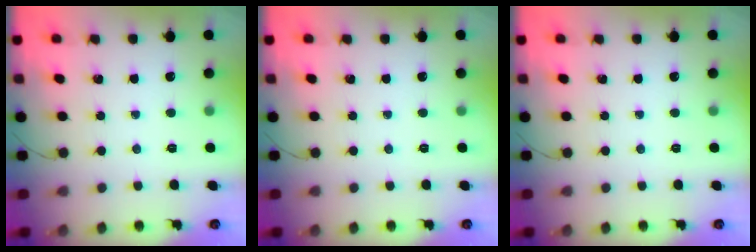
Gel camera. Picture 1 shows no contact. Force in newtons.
{"total": 0.0}
{"total": 0.0}